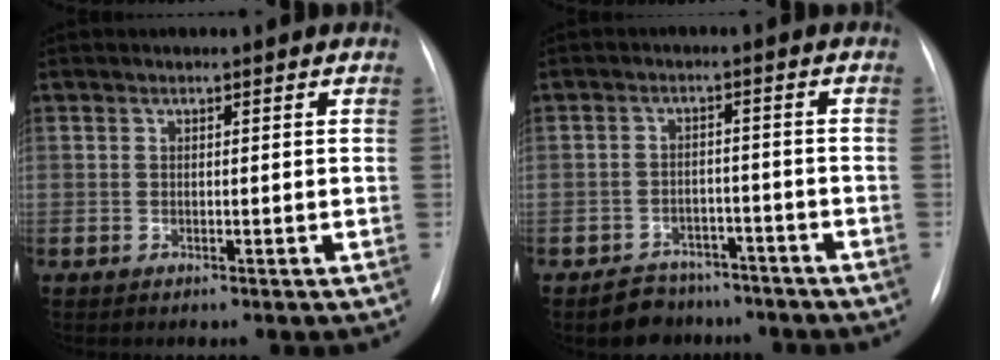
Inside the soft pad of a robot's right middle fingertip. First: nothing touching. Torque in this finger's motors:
{"motor_torque": [0.22, -0.45, 0.23, 0.04]}